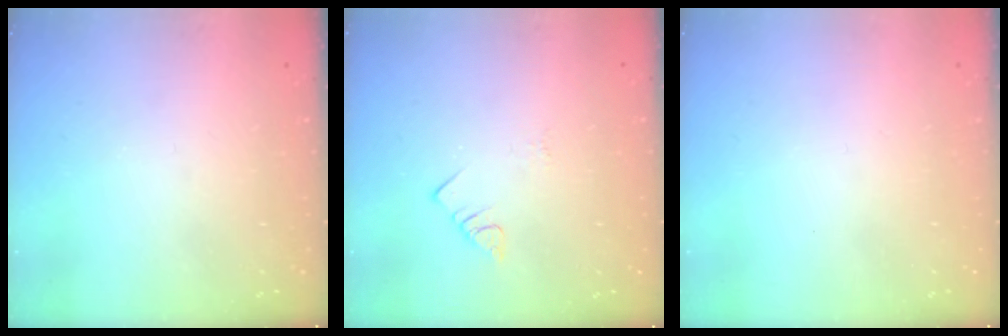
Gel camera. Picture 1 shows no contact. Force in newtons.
{"total": 2.4, "press": 2.3, "slide": 0.4}
{"total": 1.5, "press": 1.5, "slide": 0.1}